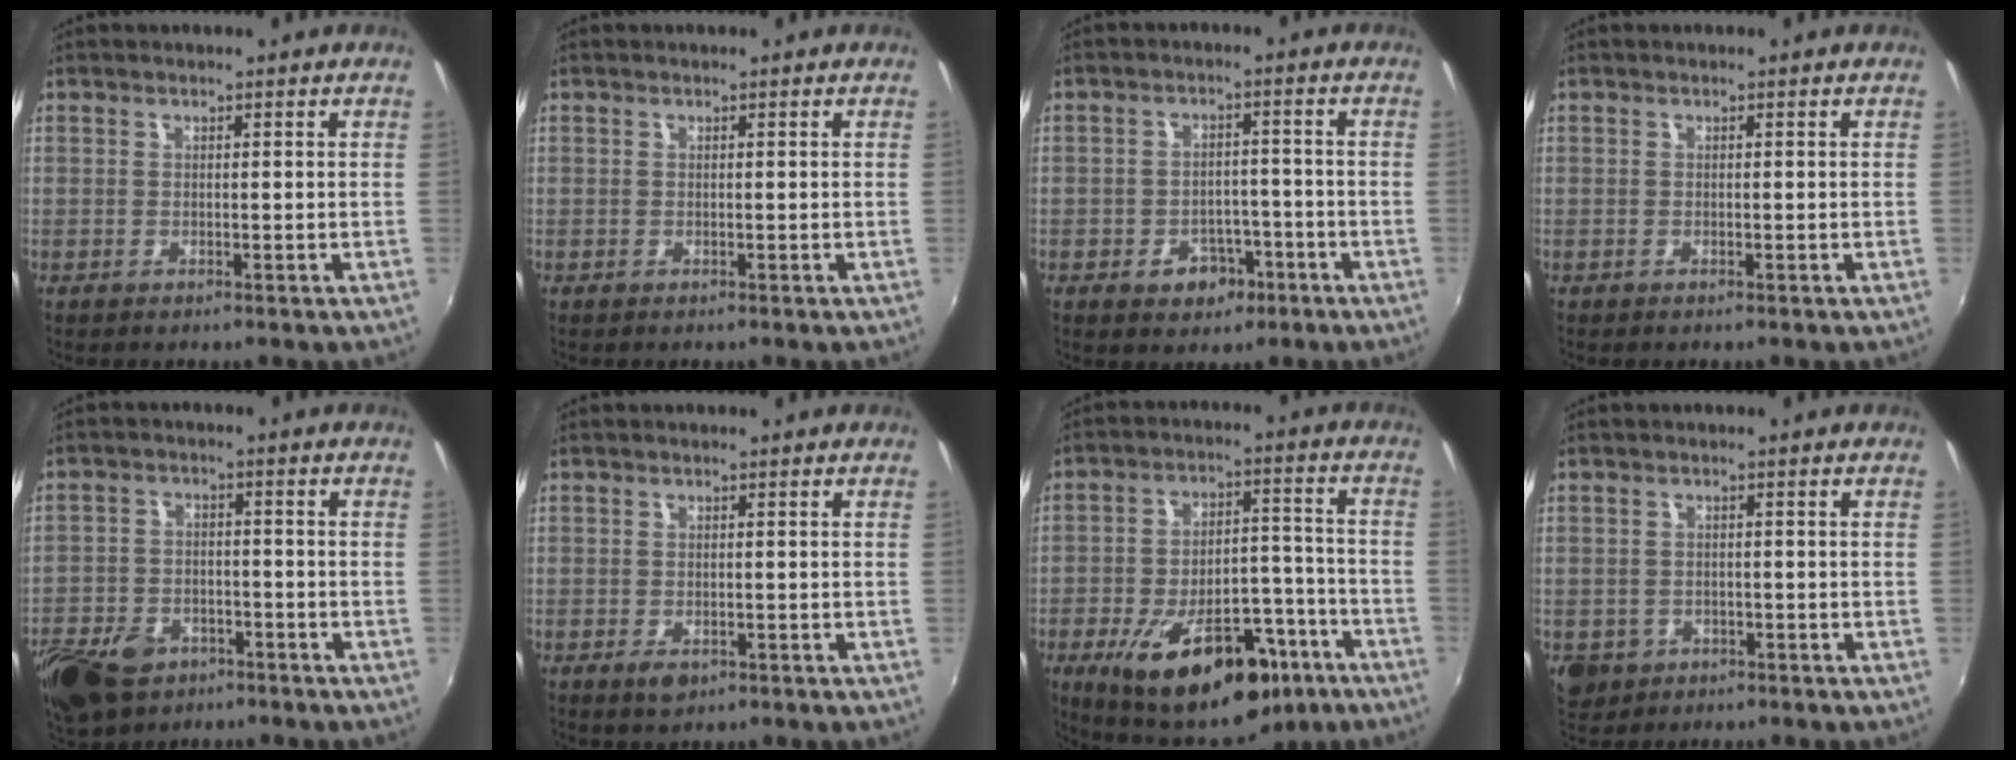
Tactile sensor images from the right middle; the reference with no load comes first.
{"total": 0.0}
{"total": 5.7, "force": [-3.0, 4.2, 2.4], "torque": [-0.049, 0.011, -0.029]}
{"total": 0.0}
{"total": 14.0, "force": [-8.4, 8.9, 6.8], "torque": [-0.182, -0.013, -0.146]}
{"total": 2.3, "force": [-1.2, 1.4, 1.4], "torque": [-0.027, -0.007, -0.017]}
{"total": 21.7, "force": [-12.6, 10.1, 14.4], "torque": [-0.246, 0.002, -0.167]}
{"total": 5.1, "force": [-1.8, 4.4, 1.8], "torque": [-0.045, -0.005, -0.023]}